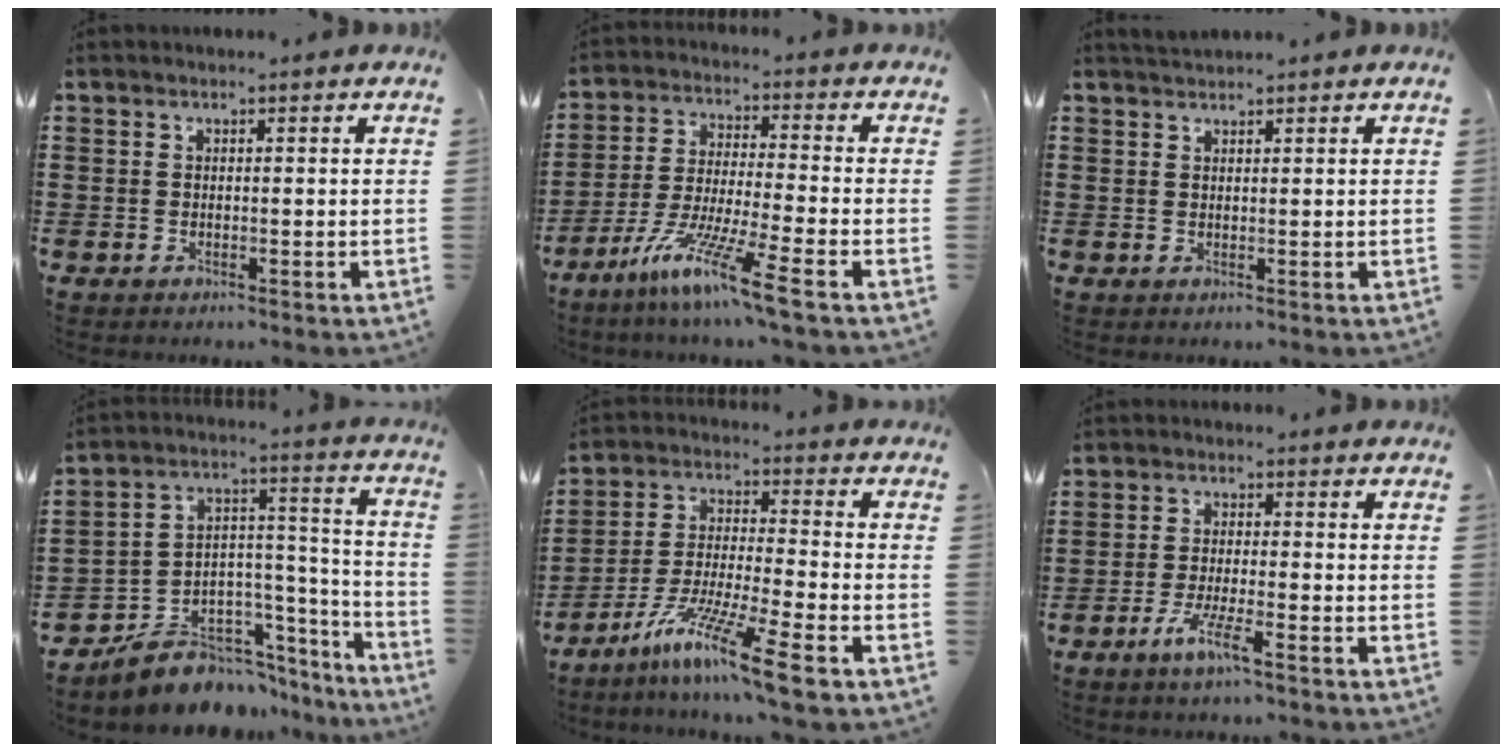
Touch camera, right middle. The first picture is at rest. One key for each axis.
{"total": 10.4, "fx": -7.1, "fy": -0.1, "fz": 7.6, "tx": -0.155, "ty": -0.009, "tz": -0.141}
{"total": 1.3, "fx": 1.3, "fy": 0.2, "fz": 0.2, "tx": -0.007, "ty": 0.002, "tz": 0.024}
{"total": 9.1, "fx": -8.1, "fy": 4.0, "fz": 1.1, "tx": -0.030, "ty": 0.010, "tz": -0.148}
{"total": 11.9, "fx": -8.4, "fy": 0.6, "fz": 8.4, "tx": -0.160, "ty": 0.005, "tz": -0.162}
{"total": 4.8, "fx": -3.0, "fy": 0.3, "fz": 3.7, "tx": -0.081, "ty": -0.009, "tz": -0.056}